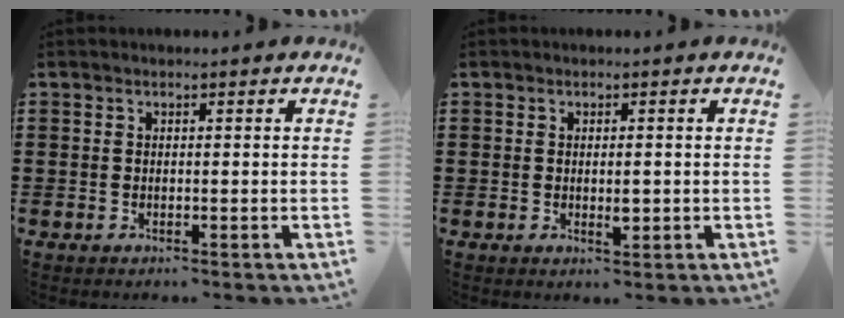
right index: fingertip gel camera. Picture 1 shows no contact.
{"total": 2.0, "force": [-0.2, 0.5, 1.9], "torque": [-0.033, -0.002, -0.003]}